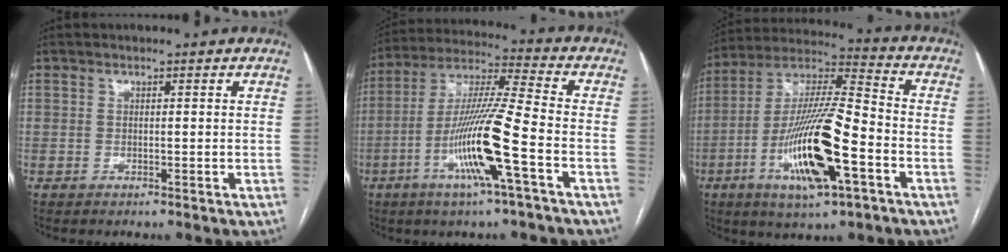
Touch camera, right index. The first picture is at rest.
{"total": 14.7, "force": [-5.2, -0.5, 13.8], "torque": [-0.273, -0.005, -0.103]}
{"total": 18.6, "force": [-6.4, 3.1, 17.2], "torque": [-0.342, -0.010, -0.111]}